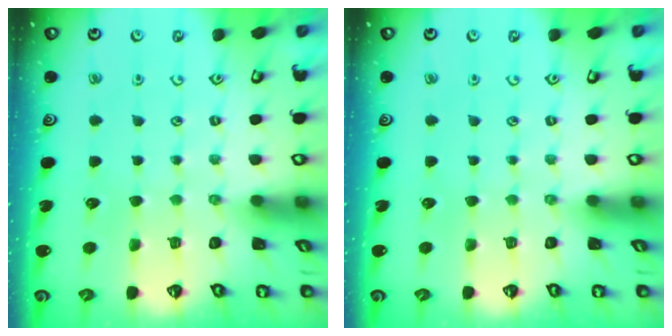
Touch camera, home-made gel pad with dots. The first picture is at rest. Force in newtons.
{"total": 0.0}